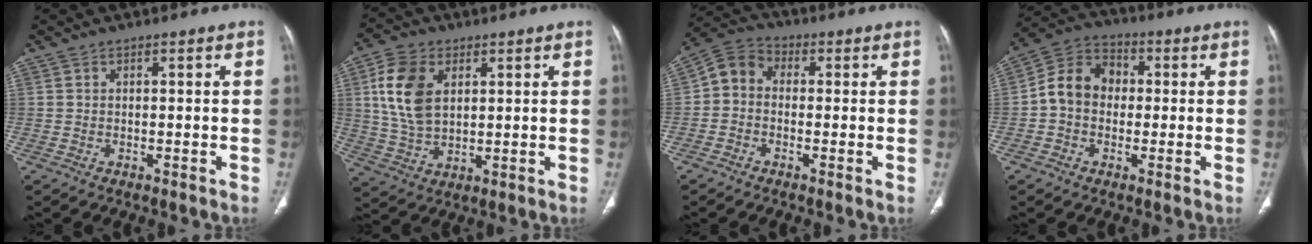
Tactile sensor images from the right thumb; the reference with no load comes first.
{"total": 11.6, "force": [3.3, 7.4, 8.2], "torque": [-0.156, -0.004, 0.068]}
{"total": 5.9, "force": [-0.5, 4.8, 3.5], "torque": [-0.051, 0.020, -0.030]}
{"total": 9.4, "force": [-0.2, 7.7, 5.5], "torque": [-0.080, 0.031, -0.020]}